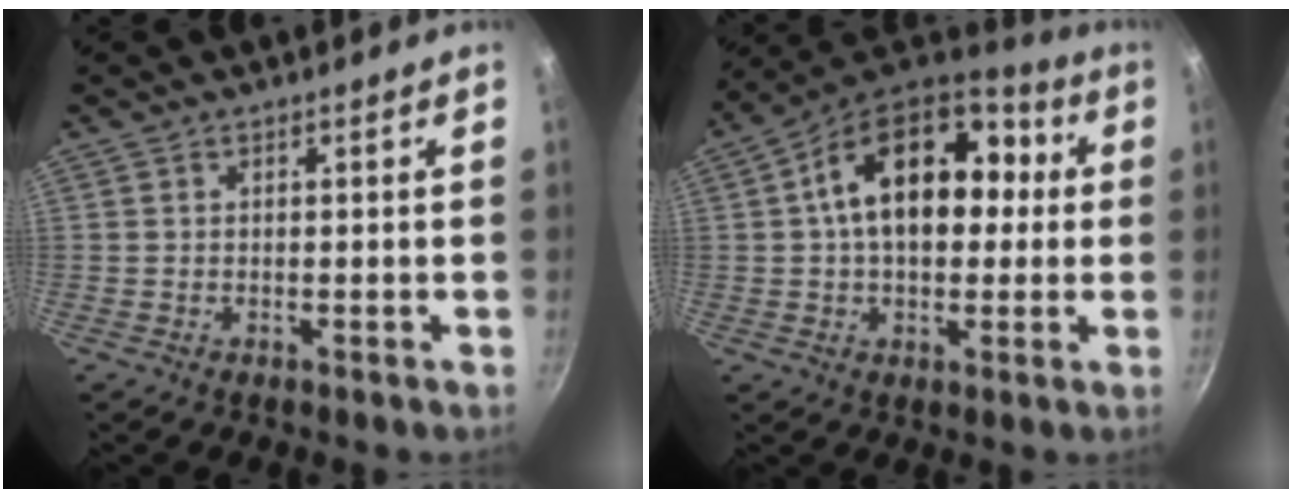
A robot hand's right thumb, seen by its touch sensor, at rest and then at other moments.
{"total": 20.3, "force": [2.9, 12.5, 15.8], "torque": [-0.214, 0.037, 0.034]}